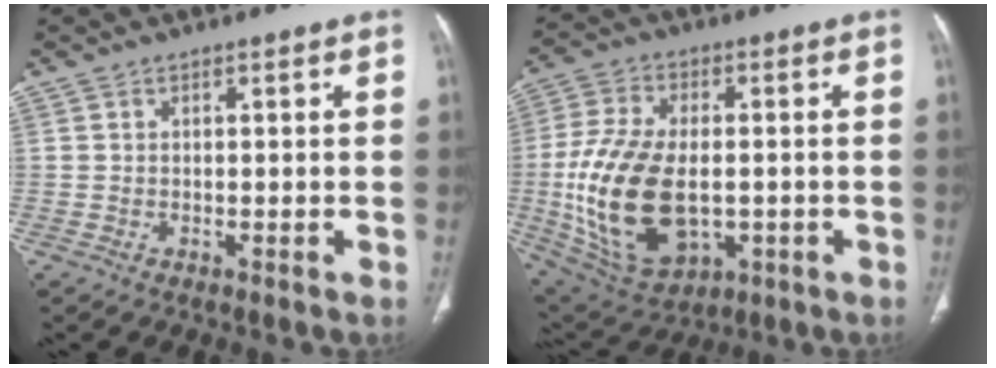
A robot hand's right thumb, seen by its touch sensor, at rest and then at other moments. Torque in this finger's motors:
{"motor_torque": [0.42, 0.50, 1.80, 0.12, 0.61]}